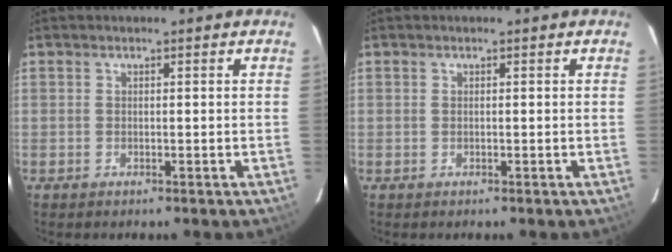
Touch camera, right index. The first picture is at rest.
{"total": 0.0}